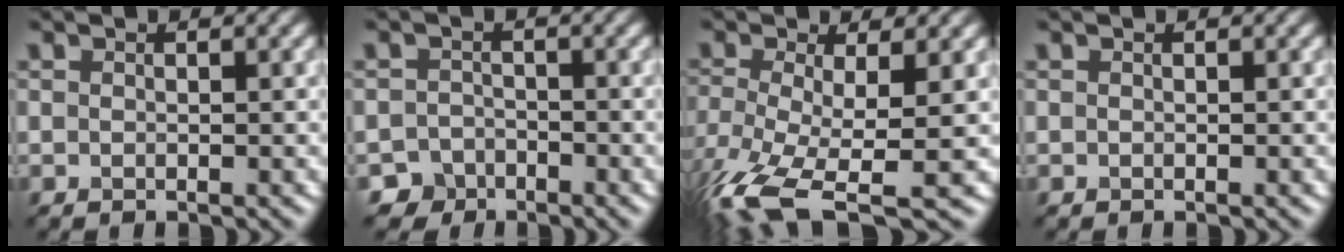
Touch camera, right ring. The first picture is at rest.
{"total": 3.1, "force": [-2.3, 2.1, 0.0], "torque": [0.021, 0.004, -0.041]}
{"total": 9.3, "force": [-4.5, 3.1, 7.5], "torque": [-0.163, -0.025, -0.090]}
{"total": 0.0}